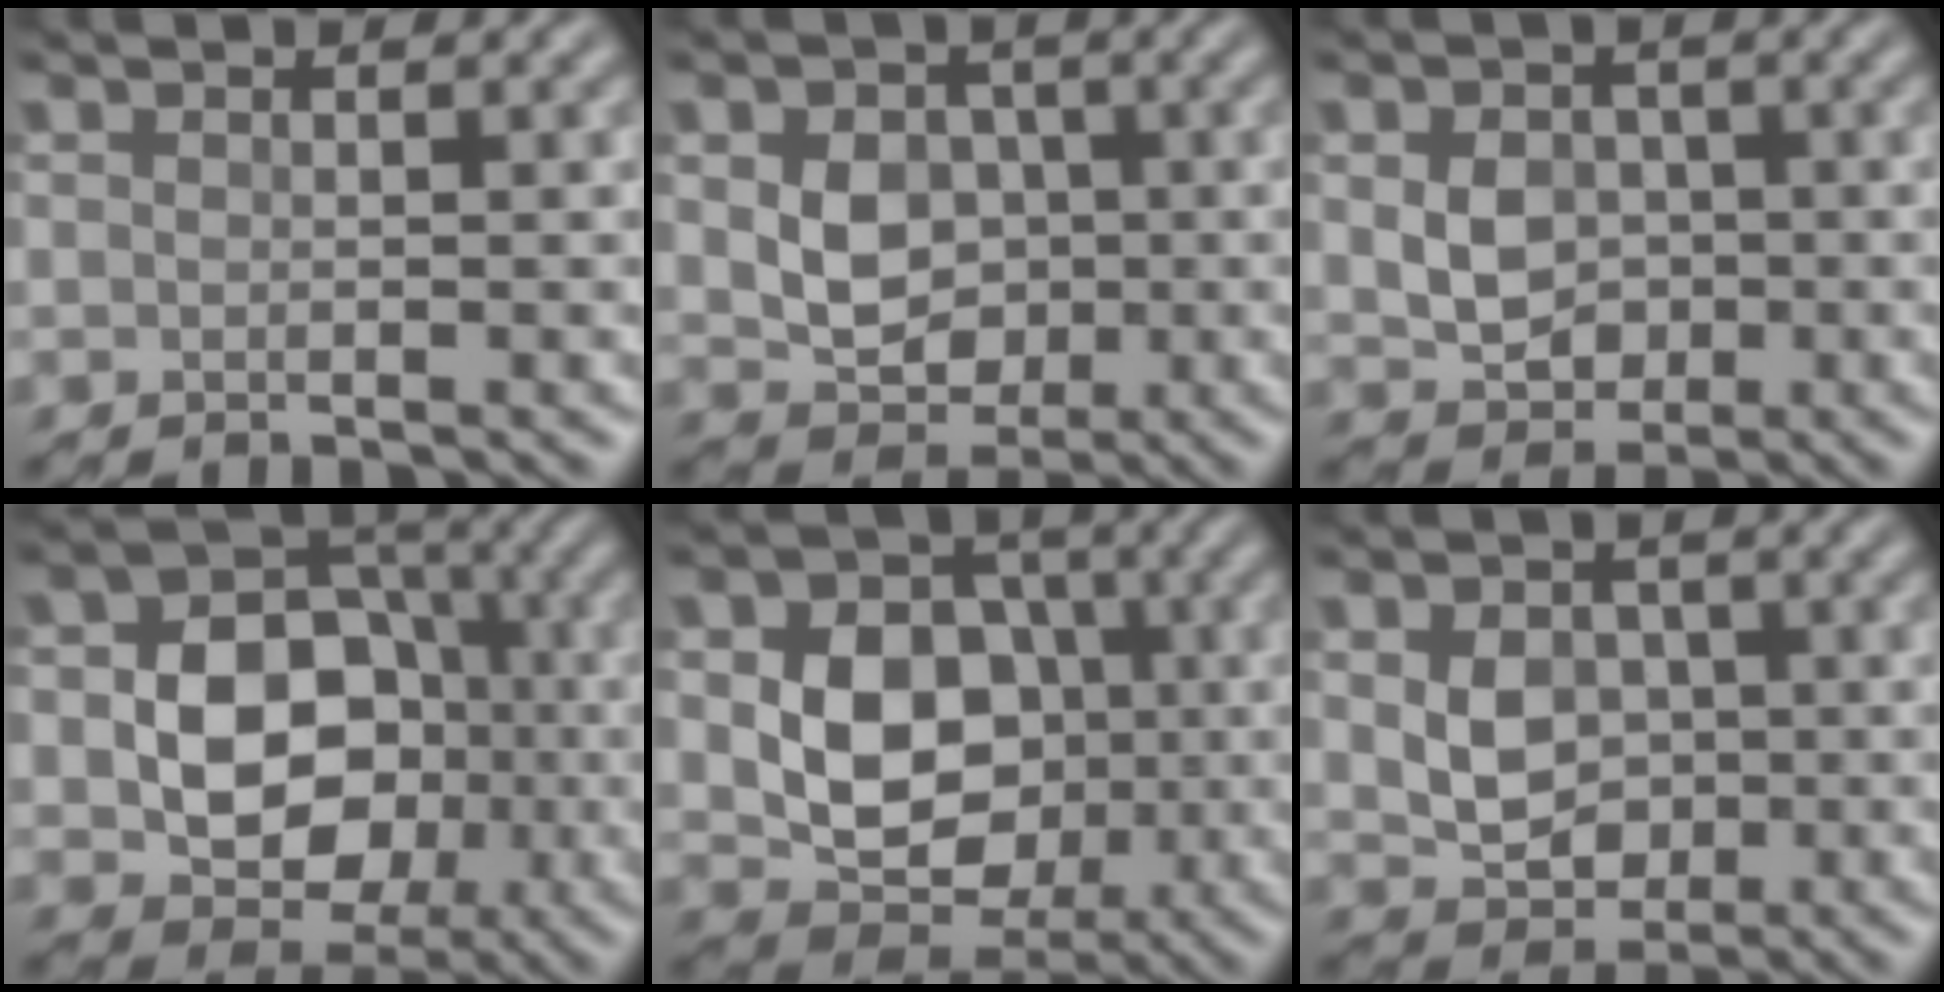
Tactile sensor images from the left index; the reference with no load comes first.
{"total": 5.4, "force": [-0.1, 4.3, 3.2], "torque": [-0.057, -0.007, -0.003]}
{"total": 4.4, "force": [-0.4, 3.5, 2.6], "torque": [-0.046, -0.008, -0.006]}
{"total": 9.5, "force": [-1.4, 7.4, 5.8], "torque": [-0.085, -0.002, -0.031]}
{"total": 8.9, "force": [-0.3, 6.9, 5.5], "torque": [-0.100, -0.012, -0.010]}
{"total": 4.8, "force": [-0.2, 3.8, 3.0], "torque": [-0.058, -0.009, -0.003]}